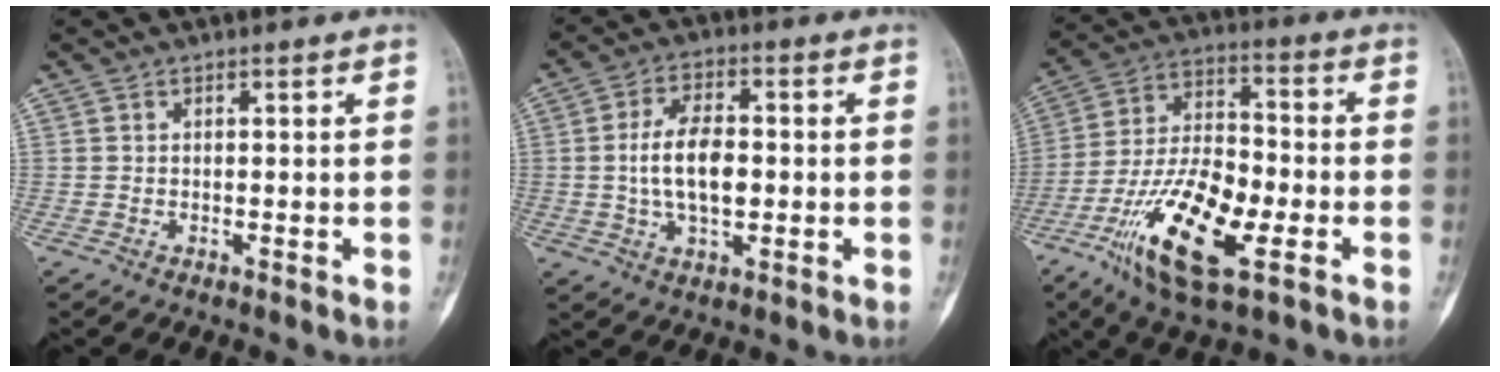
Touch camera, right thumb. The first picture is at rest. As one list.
[{"total": 10.0, "force": [-0.2, 5.3, 8.5], "torque": [-0.152, 0.006, -0.005]}, {"total": 18.8, "force": [-7.3, 7.4, 15.7], "torque": [-0.293, 0.022, -0.126]}]